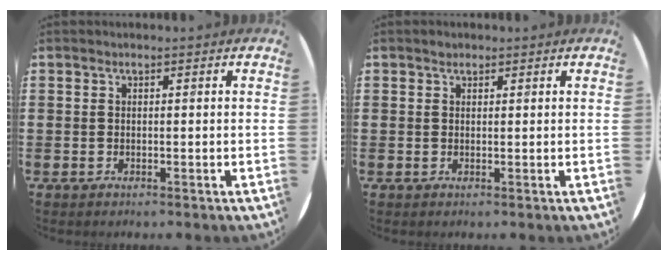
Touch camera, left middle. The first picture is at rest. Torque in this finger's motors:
{"motor_torque": [0.26, -0.20, 0.01, 0.01]}